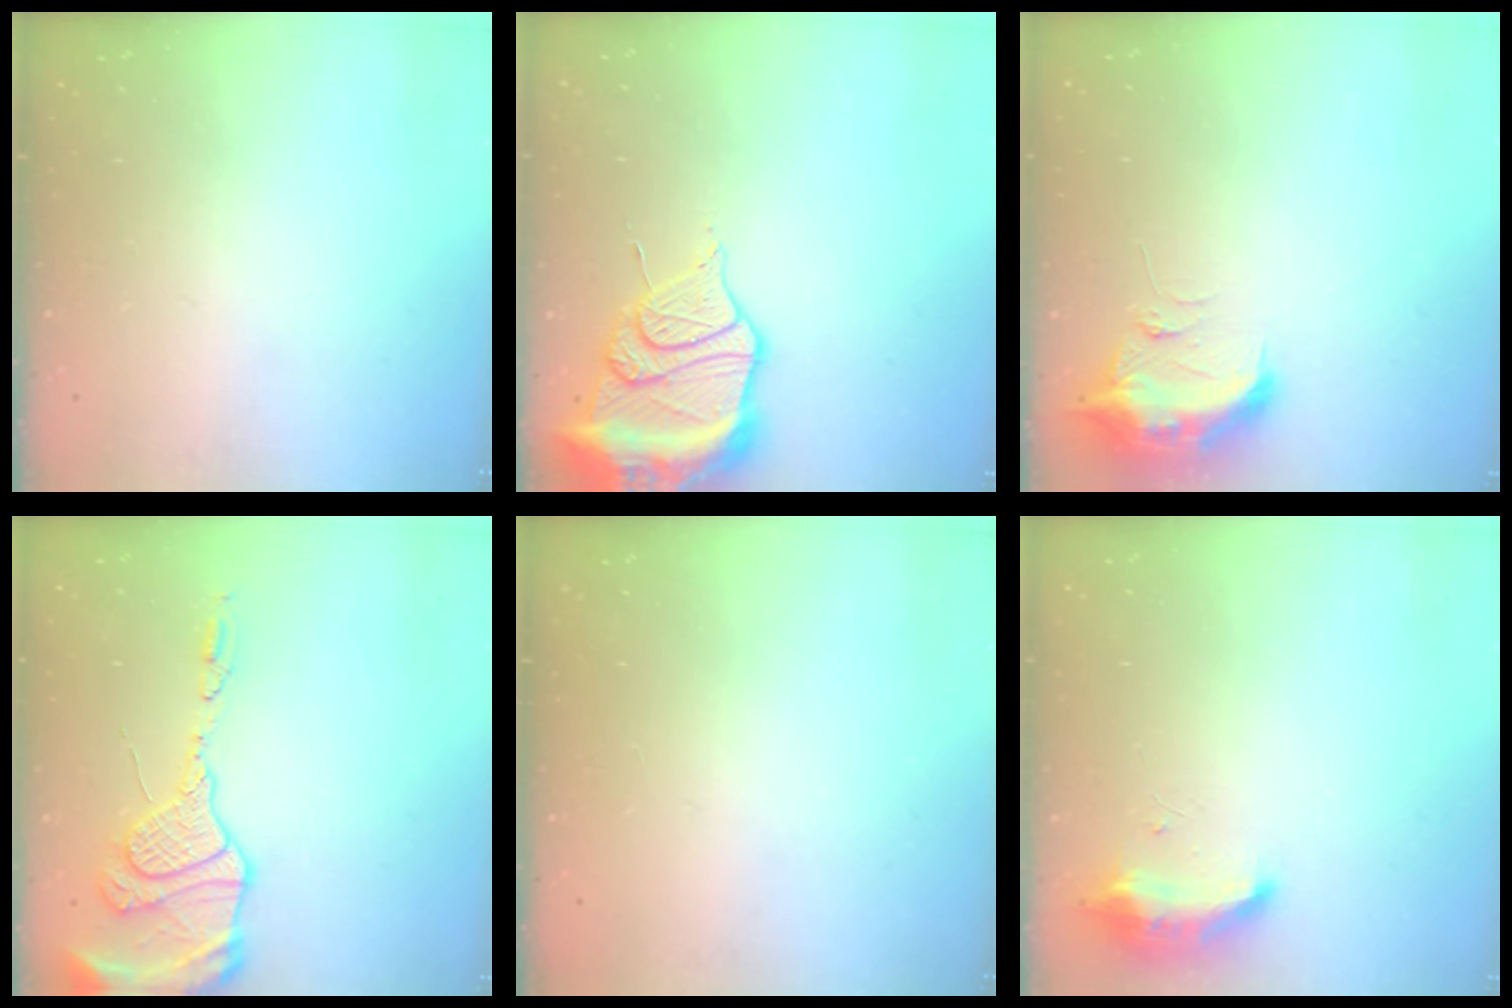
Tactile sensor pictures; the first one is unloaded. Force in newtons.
{"total": 19.4, "press": 19.4, "slide": 1.9}
{"total": 10.1, "press": 10.0, "slide": 1.2}
{"total": 15.6, "press": 15.2, "slide": 3.5}
{"total": 0.0}
{"total": 8.7, "press": 8.7, "slide": 0.3}